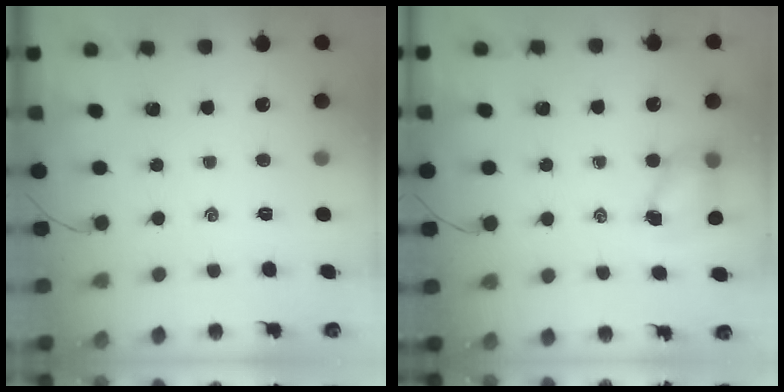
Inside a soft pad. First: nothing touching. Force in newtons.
{"total": 5.5, "press": 5.5, "slide": 0.5}